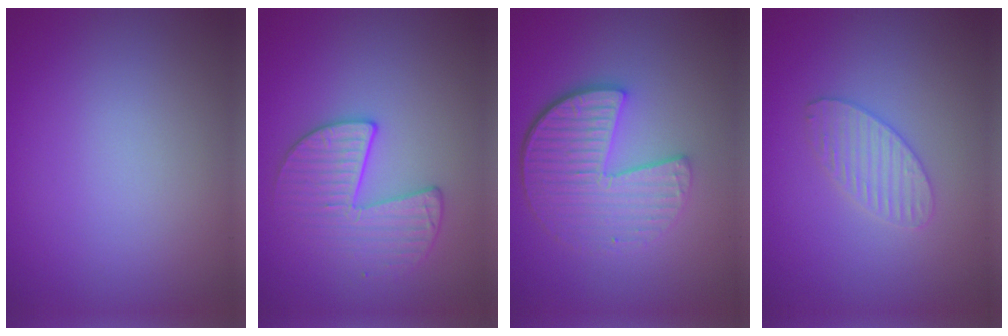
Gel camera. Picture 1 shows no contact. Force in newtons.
{"total": 3.3, "press": 3.2, "slide": 0.6}
{"total": 6.1, "press": 4.3, "slide": 4.3}
{"total": 2.3, "press": 2.3, "slide": 0.2}